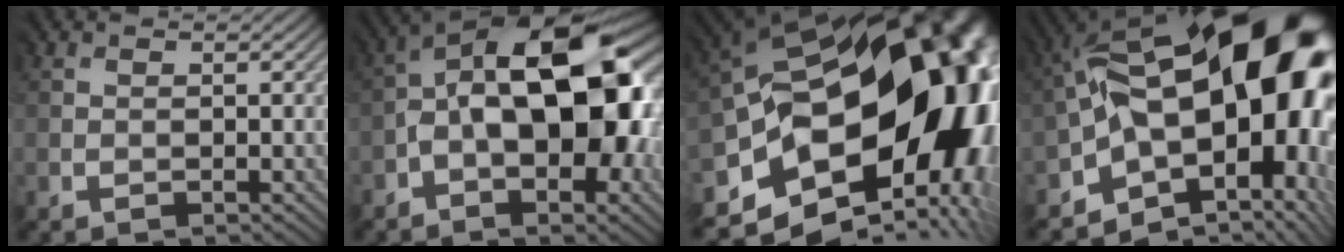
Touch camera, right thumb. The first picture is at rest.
{"total": 18.9, "force": [-0.7, 9.4, 16.4], "torque": [-0.249, 0.027, -0.029]}
{"total": 22.0, "force": [-4.0, 16.2, 14.3], "torque": [-0.231, -0.062, -0.051]}
{"total": 19.7, "force": [0.3, 12.7, 15.1], "torque": [-0.219, -0.033, 0.034]}